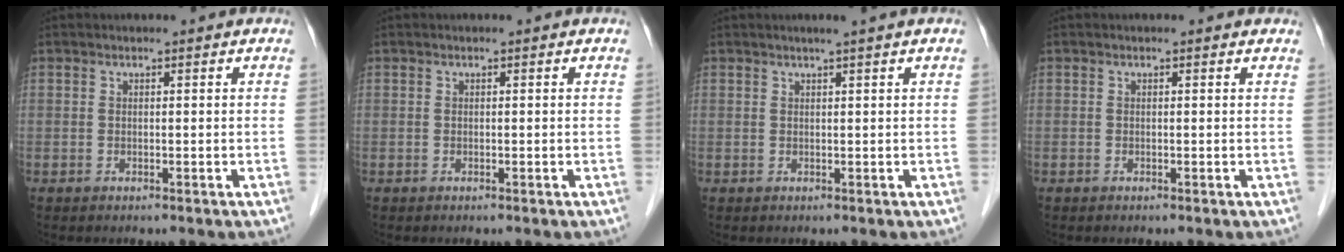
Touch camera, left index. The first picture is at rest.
{"total": 0.0}
{"total": 1.7, "force": [1.2, -0.5, 1.1], "torque": [-0.010, -0.003, 0.023]}
{"total": 0.6, "force": [0.2, 0.5, 0.0], "torque": [0.007, 0.003, -0.002]}